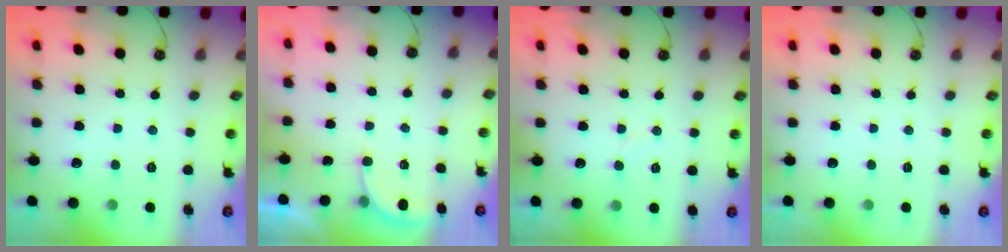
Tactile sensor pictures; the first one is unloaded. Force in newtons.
{"total": 2.0, "press": 2.0, "slide": 0.1}
{"total": 3.0, "press": 3.0, "slide": 0.3}
{"total": 0.0}